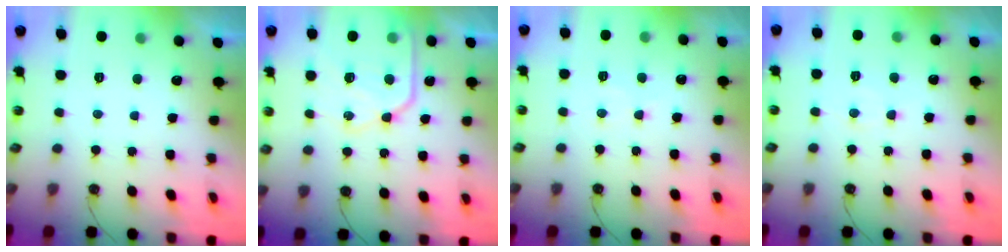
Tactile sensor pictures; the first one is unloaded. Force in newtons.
{"total": 17.3, "press": 17.2, "slide": 1.5}
{"total": 5.1, "press": 5.1, "slide": 0.8}
{"total": 6.5, "press": 6.4, "slide": 0.8}